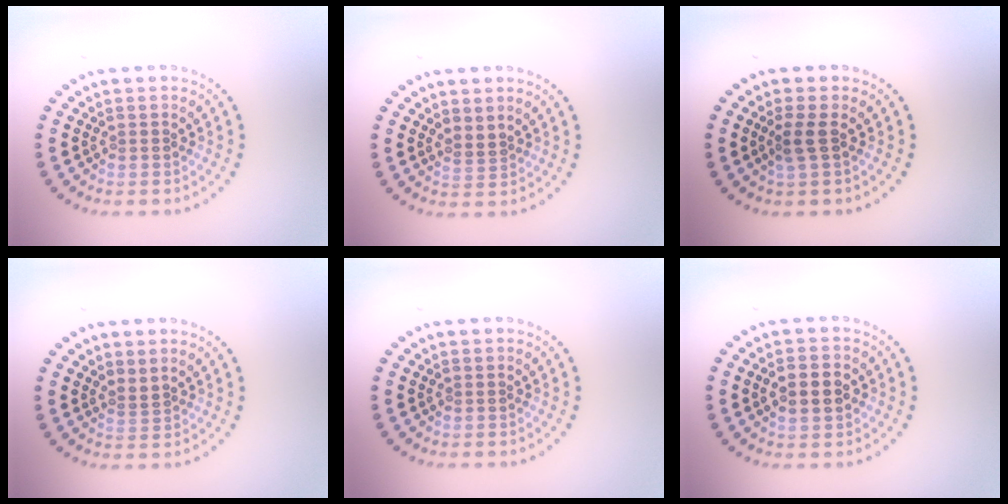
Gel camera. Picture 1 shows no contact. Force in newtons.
{"total": 0.9, "press": 0.6, "slide": 0.6}
{"total": 1.5, "press": 1.3, "slide": 0.9}
{"total": 0.8, "press": 0.3, "slide": 0.8}
{"total": 0.0}
{"total": 3.2, "press": 3.2, "slide": 0.1}